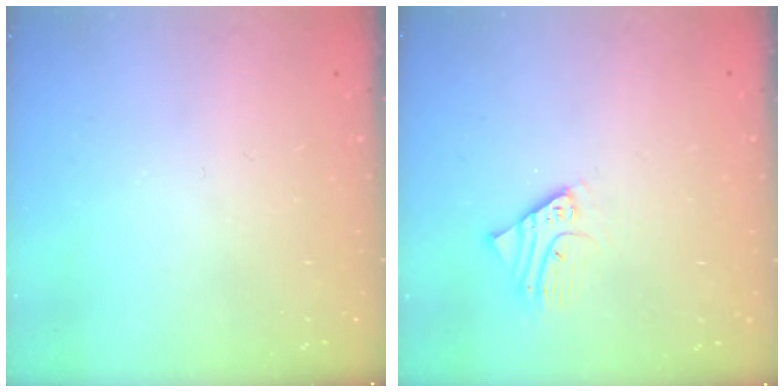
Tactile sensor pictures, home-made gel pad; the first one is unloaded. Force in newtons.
{"total": 2.3, "press": 2.3, "slide": 0.2}